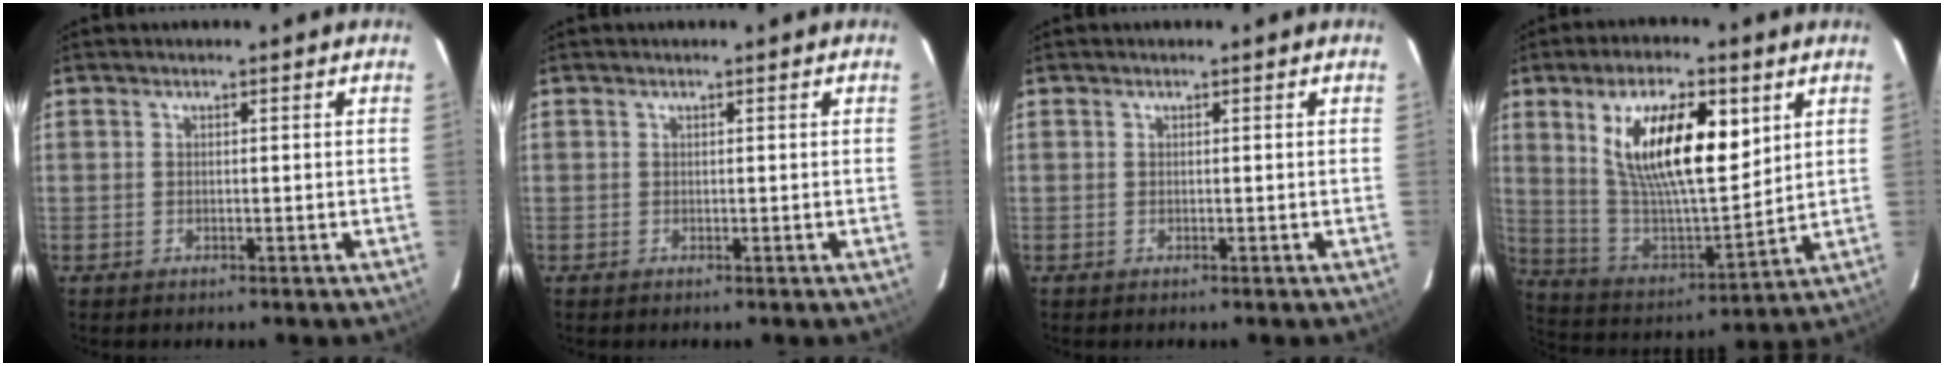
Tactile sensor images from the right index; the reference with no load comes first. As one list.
[{"total": 0.0}, {"total": 0.0}, {"total": 19.3, "force": [7.4, 7.1, 16.3], "torque": [-0.290, 0.001, 0.143]}]